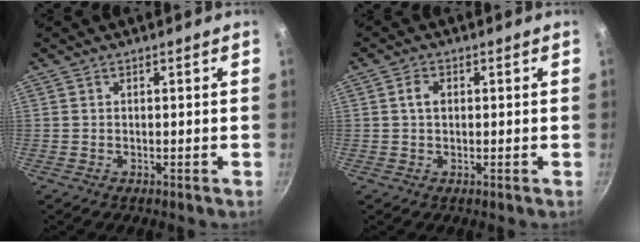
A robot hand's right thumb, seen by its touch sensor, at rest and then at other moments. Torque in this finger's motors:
{"motor_torque": [-0.42, 0.65, 0.52, 0.05, 0.03]}